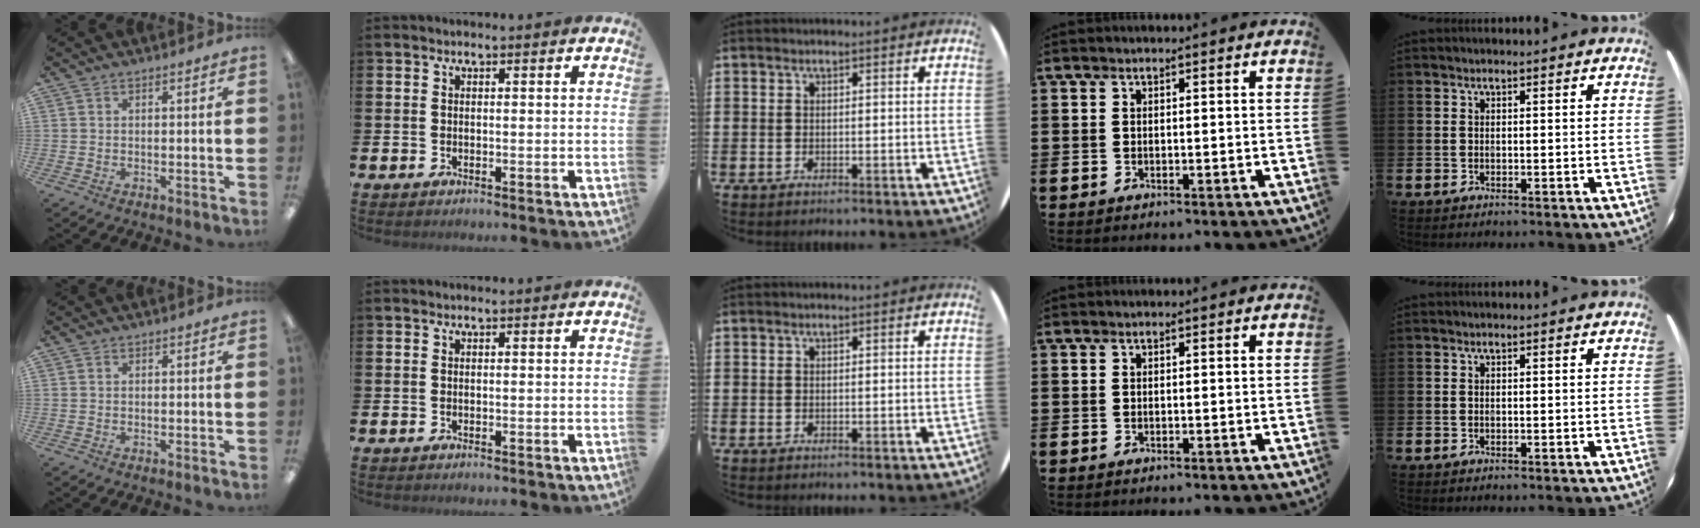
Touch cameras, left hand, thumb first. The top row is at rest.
{}